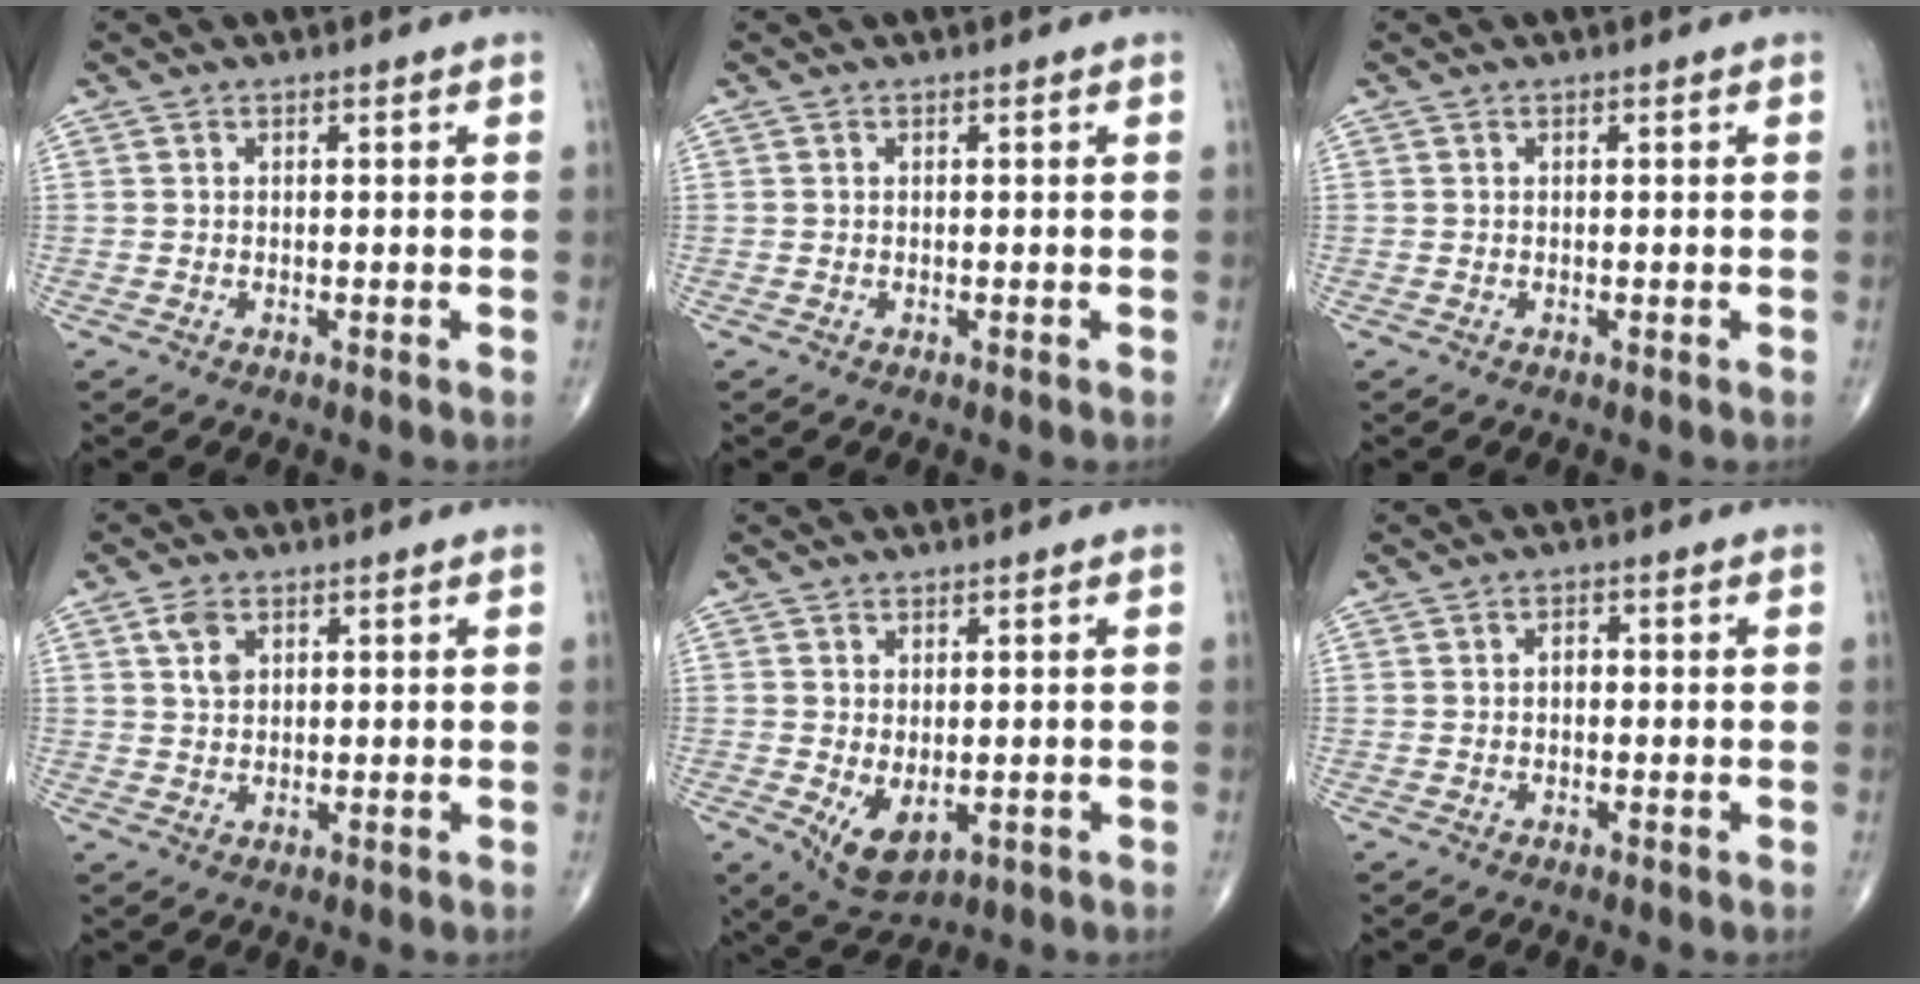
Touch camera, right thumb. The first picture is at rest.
{"total": 0.0}
{"total": 0.0}
{"total": 3.7, "force": [1.6, 2.3, 2.4], "torque": [-0.040, -0.002, 0.032]}
{"total": 5.8, "force": [-1.0, 3.2, 4.7], "torque": [-0.070, -0.010, -0.001]}
{"total": 1.4, "force": [-0.1, 0.9, 1.0], "torque": [-0.012, 0.005, -0.003]}